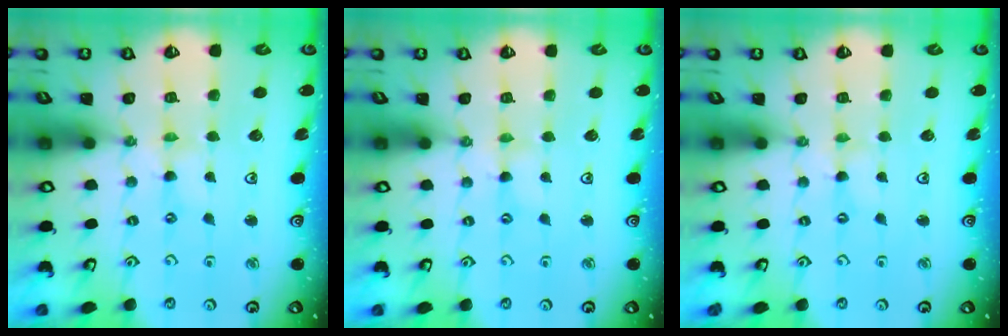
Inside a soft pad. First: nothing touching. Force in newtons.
{"total": 0.9, "press": 0.8, "slide": 0.2}
{"total": 0.6, "press": 0.6, "slide": 0.2}